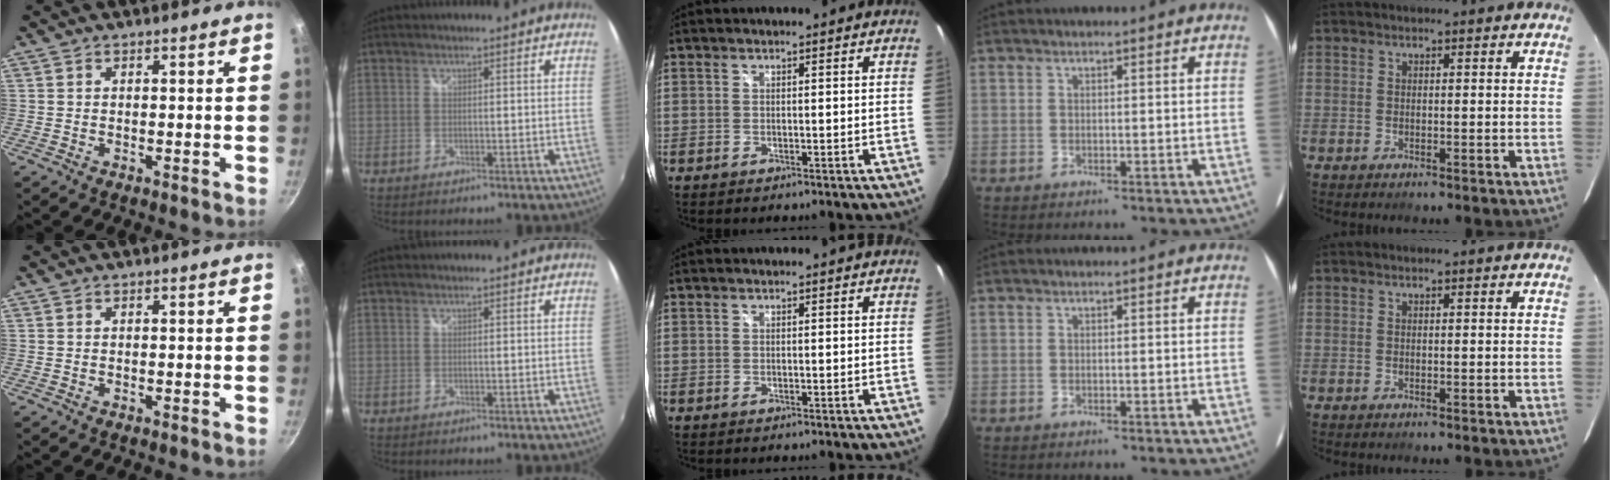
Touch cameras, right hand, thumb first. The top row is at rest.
{}